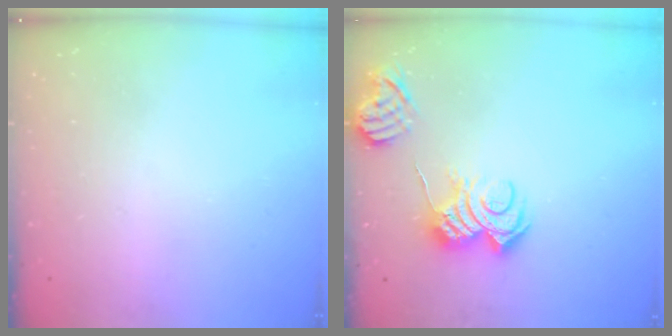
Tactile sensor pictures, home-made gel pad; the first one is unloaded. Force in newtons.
{"total": 10.9, "press": 10.8, "slide": 1.1}